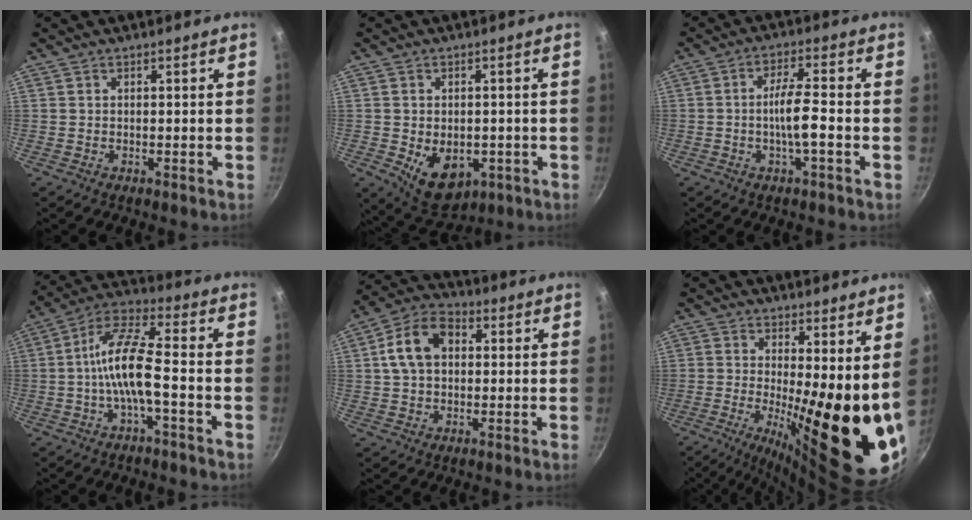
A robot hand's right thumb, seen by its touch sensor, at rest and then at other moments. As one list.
[{"total": 9.4, "force": [-2.2, 6.6, 6.4], "torque": [-0.070, -0.009, -0.013]}, {"total": 6.2, "force": [-1.7, 1.0, 5.8], "torque": [-0.110, 0.020, -0.035]}, {"total": 10.9, "force": [-2.6, 3.0, 10.1], "torque": [-0.205, 0.037, -0.060]}, {"total": 10.7, "force": [1.7, 7.5, 7.4], "torque": [-0.113, 0.024, 0.016]}, {"total": 19.4, "force": [1.1, 5.8, 18.5], "torque": [-0.238, -0.052, 0.022]}]